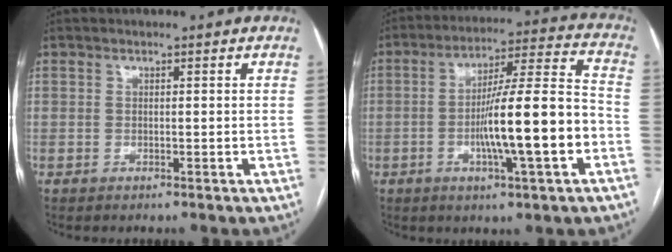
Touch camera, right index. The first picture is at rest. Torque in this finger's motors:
{"motor_torque": [2.05, -0.08, 1.05, 0.21]}